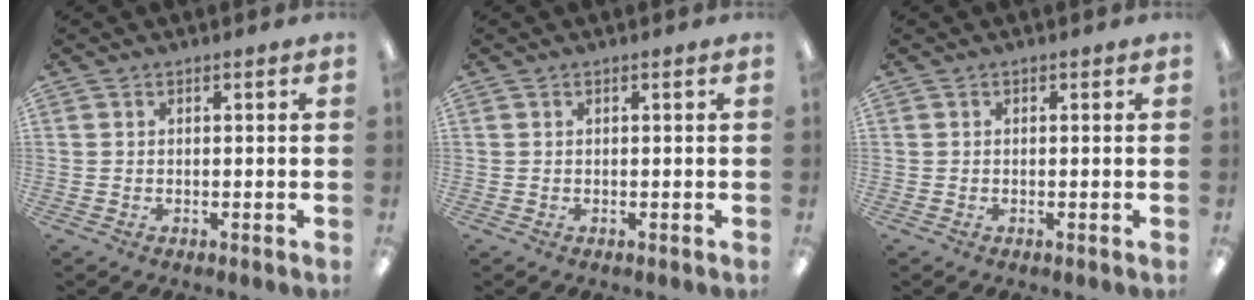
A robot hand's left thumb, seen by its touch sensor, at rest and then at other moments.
{"total": 0.6, "force": [0.0, -0.1, 0.6], "torque": [-0.008, -0.002, 0.001]}
{"total": 0.0}